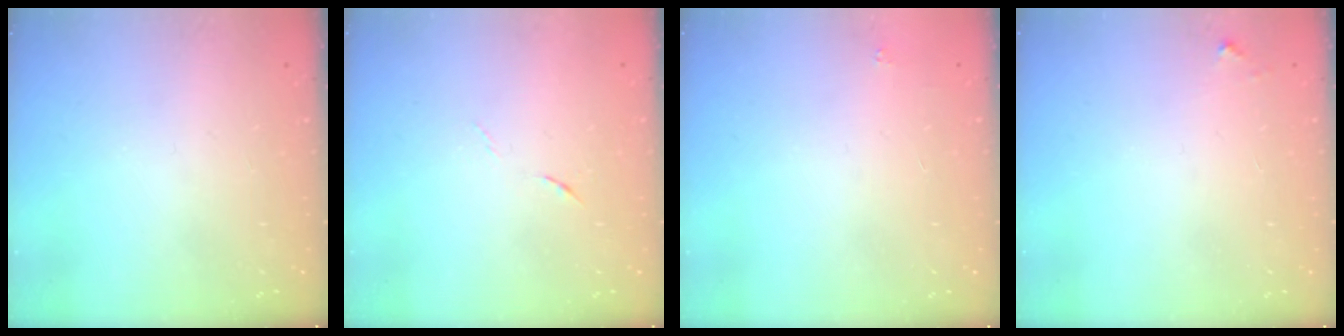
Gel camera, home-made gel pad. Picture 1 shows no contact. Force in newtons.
{"total": 4.4, "press": 4.2, "slide": 1.3}
{"total": 1.8, "press": 1.7, "slide": 0.1}
{"total": 2.8, "press": 2.8, "slide": 0.2}